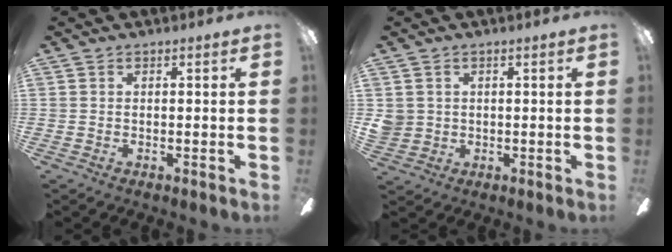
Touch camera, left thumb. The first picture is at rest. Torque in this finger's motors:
{"motor_torque": [-0.19, 0.20, -0.01, -0.35, 0.00]}